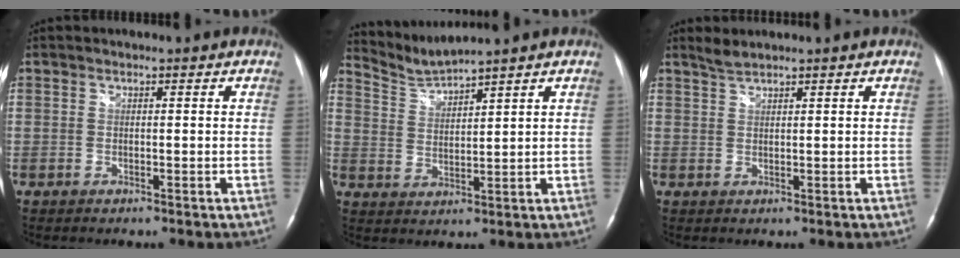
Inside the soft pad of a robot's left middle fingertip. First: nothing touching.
{"total": 4.4, "force": [4.0, -1.6, -0.5], "torque": [-0.005, -0.012, 0.094]}
{"total": 1.6, "force": [1.6, -0.1, 0.4], "torque": [-0.010, 0.005, 0.037]}